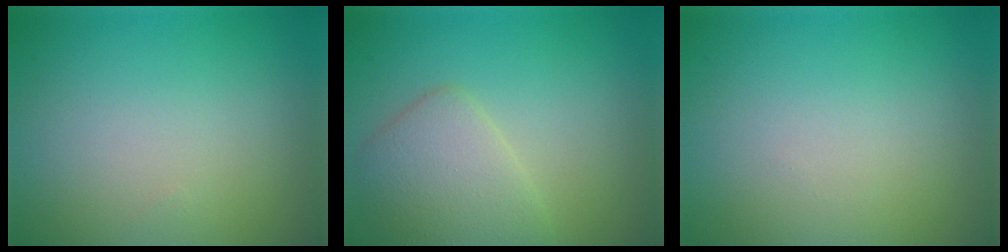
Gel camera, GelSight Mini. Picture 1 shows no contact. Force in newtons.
{"total": 3.8, "press": 3.8, "slide": 0.2}
{"total": 0.0}